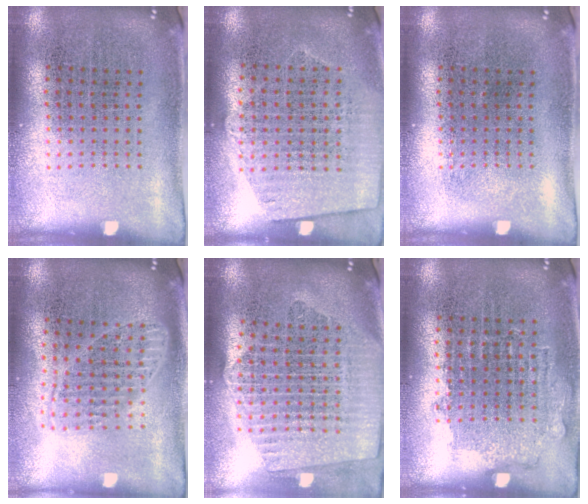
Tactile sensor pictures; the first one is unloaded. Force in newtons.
{"total": 1.2, "press": 1.1, "slide": 0.6}
{"total": 0.0}
{"total": 1.7, "press": 1.4, "slide": 0.9}
{"total": 2.3, "press": 2.0, "slide": 1.2}
{"total": 0.9, "press": 0.8, "slide": 0.3}